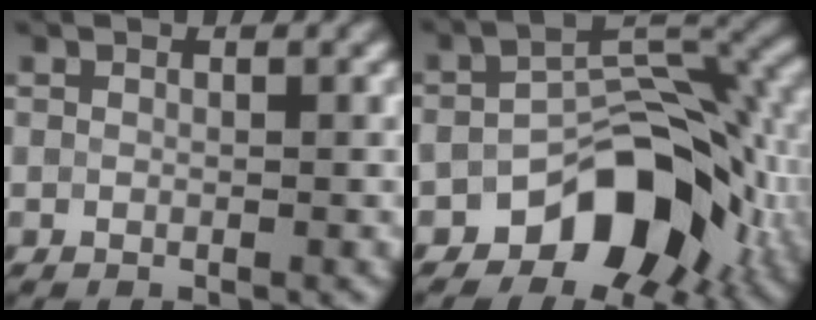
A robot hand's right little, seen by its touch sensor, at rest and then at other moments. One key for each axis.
{"total": 9.0, "fx": -4.1, "fy": 5.3, "fz": 6.1, "tx": -0.068, "ty": 0.013, "tz": -0.077}